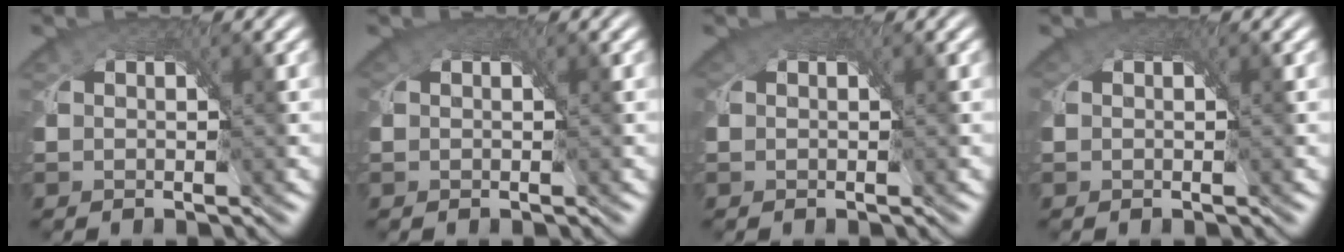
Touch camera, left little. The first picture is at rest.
{"total": 1.3, "force": [0.4, 1.1, 0.5], "torque": [-0.011, 0.000, 0.002]}
{"total": 1.5, "force": [0.5, 1.3, 0.6], "torque": [-0.015, -0.001, 0.004]}
{"total": 1.3, "force": [0.4, 1.2, 0.5], "torque": [-0.012, 0.000, 0.001]}